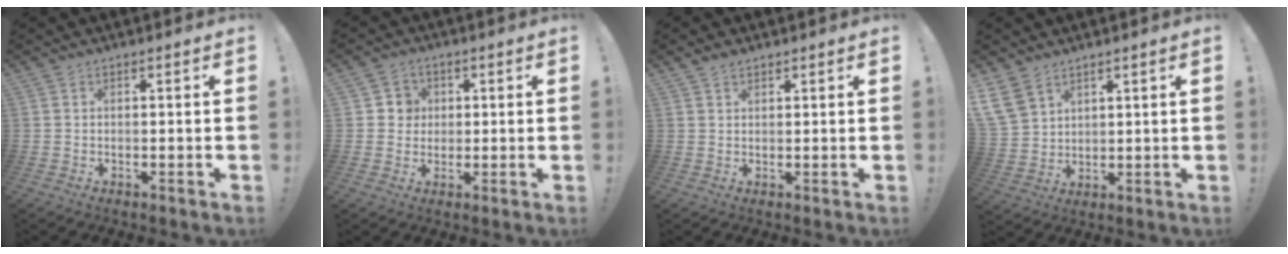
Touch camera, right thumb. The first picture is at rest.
{"total": 5.0, "force": [0.8, 4.9, 0.9], "torque": [-0.008, -0.004, 0.014]}
{"total": 1.9, "force": [1.6, 0.8, 0.6], "torque": [-0.011, -0.006, 0.029]}
{"total": 9.1, "force": [6.2, 5.6, 3.6], "torque": [-0.079, -0.031, 0.128]}